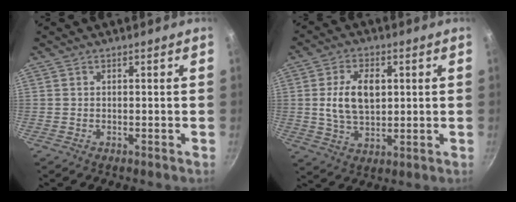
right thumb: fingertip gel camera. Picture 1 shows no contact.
{"total": 10.0, "force": [1.5, 6.2, 7.7], "torque": [-0.123, -0.002, 0.028]}